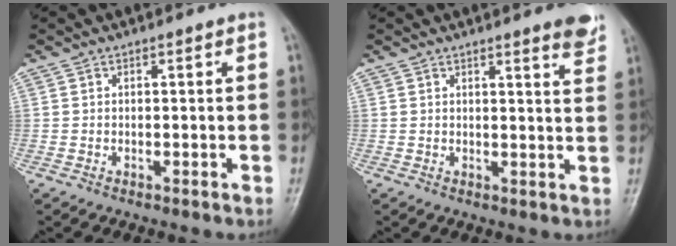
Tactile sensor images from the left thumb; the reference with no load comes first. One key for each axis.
{"total": 4.3, "fx": 3.3, "fy": 0.5, "fz": 2.7, "tx": -0.024, "ty": -0.022, "tz": 0.035}